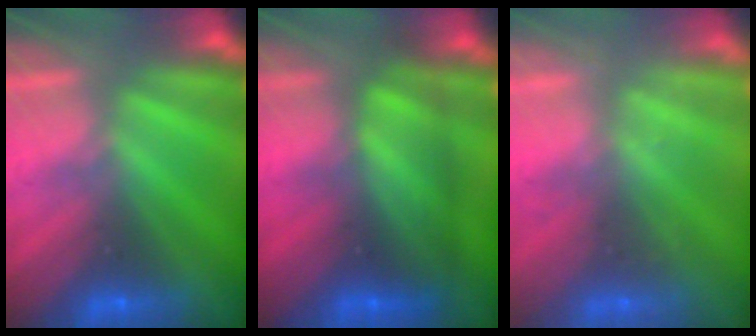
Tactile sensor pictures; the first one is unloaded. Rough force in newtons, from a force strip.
{"total": 6.1}
{"total": 2.3}